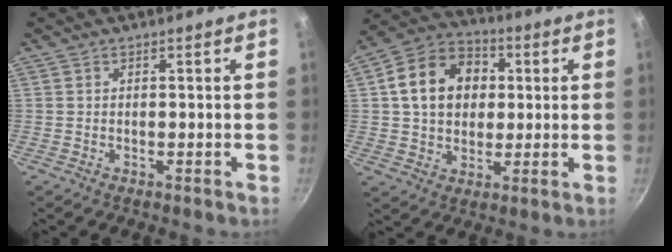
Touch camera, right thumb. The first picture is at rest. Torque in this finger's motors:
{"motor_torque": [-0.12, 0.67, 0.10, -0.05, 0.13]}